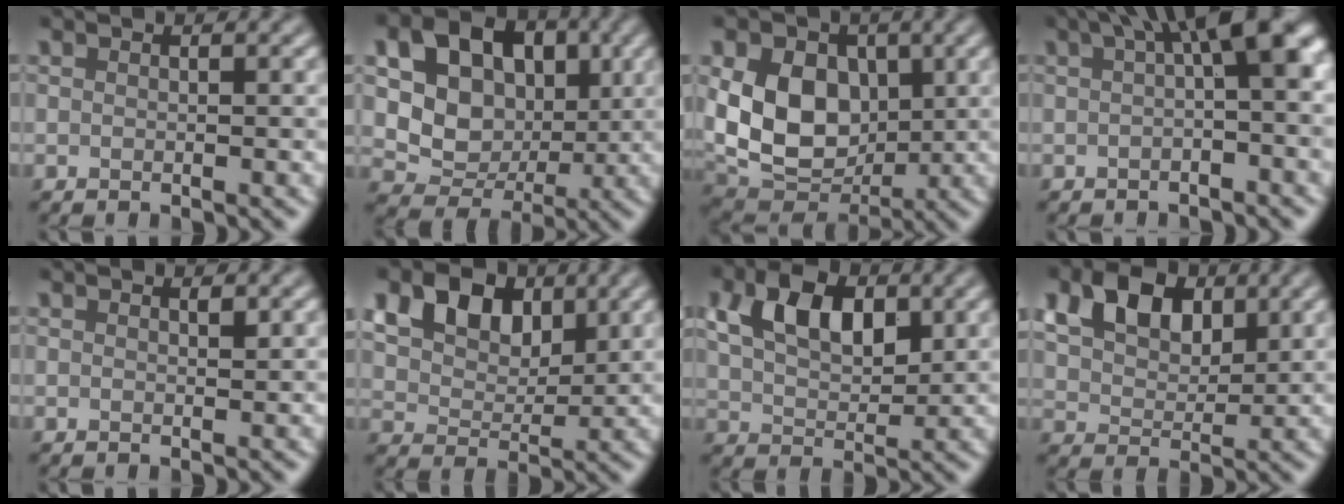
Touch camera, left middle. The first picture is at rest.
{"total": 9.4, "force": [1.9, 7.4, 5.4], "torque": [-0.086, -0.002, 0.026]}
{"total": 9.2, "force": [1.0, 6.8, 6.2], "torque": [-0.117, -0.007, 0.013]}
{"total": 6.7, "force": [2.0, 1.7, 6.2], "torque": [-0.069, 0.025, 0.019]}
{"total": 0.5, "force": [0.3, 0.2, 0.4], "torque": [-0.005, -0.002, 0.005]}
{"total": 9.4, "force": [4.6, 6.4, 5.1], "torque": [-0.103, 0.022, 0.073]}
{"total": 6.1, "force": [2.1, 3.8, 4.3], "torque": [-0.083, 0.005, 0.038]}
{"total": 5.9, "force": [2.8, 4.0, 3.5], "torque": [-0.080, 0.003, 0.045]}